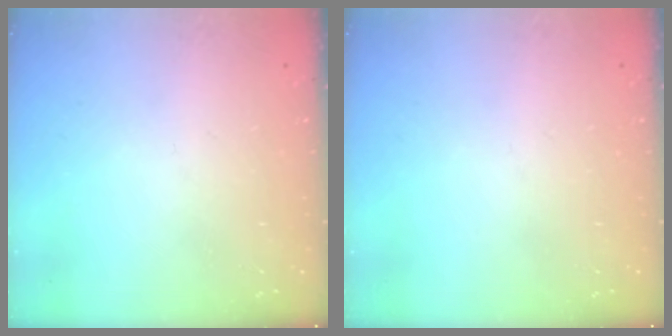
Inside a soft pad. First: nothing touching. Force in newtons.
{"total": 0.0}